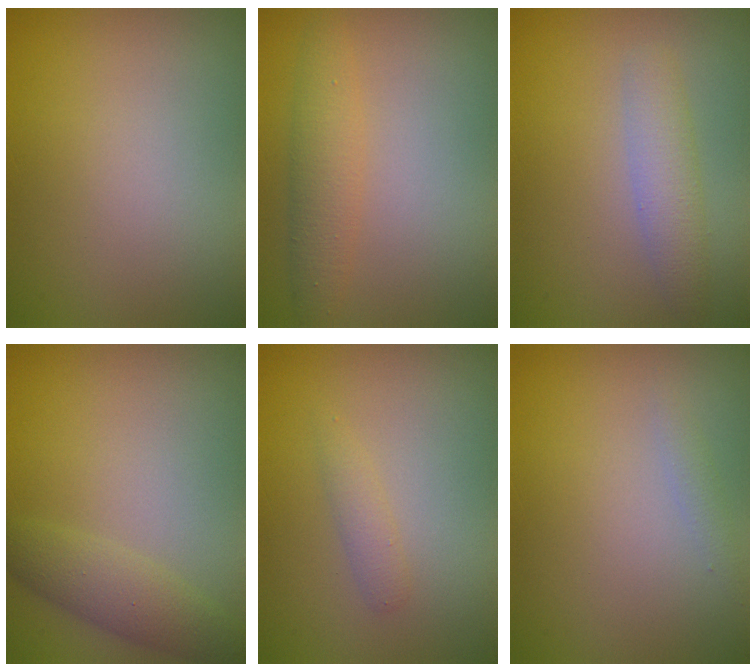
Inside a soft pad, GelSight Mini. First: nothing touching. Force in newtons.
{"total": 2.8, "press": 2.8, "slide": 0.0}
{"total": 2.5, "press": 2.5, "slide": 0.1}
{"total": 3.1, "press": 3.1, "slide": 0.1}
{"total": 1.1, "press": 1.1, "slide": 0.1}
{"total": 0.8, "press": 0.8, "slide": 0.0}